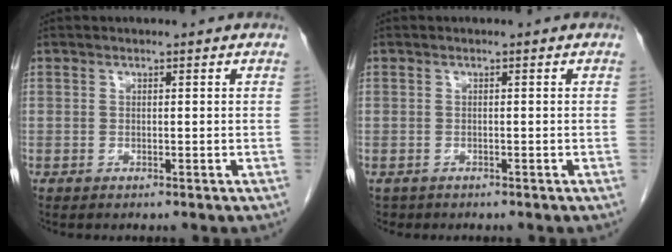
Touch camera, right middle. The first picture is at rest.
{"total": 1.2, "force": [-0.9, 0.8, 0.0], "torque": [-0.011, 0.000, -0.012]}